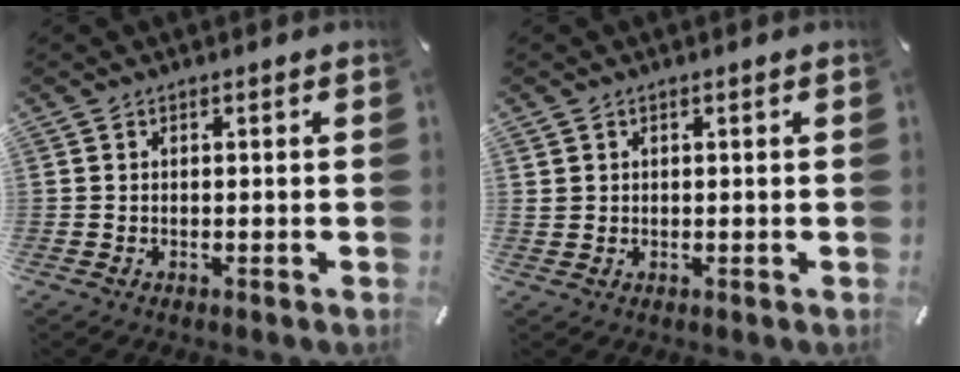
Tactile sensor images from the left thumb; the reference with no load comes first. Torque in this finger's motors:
{"motor_torque": [-0.10, -0.07, -0.02, 0.04, -0.02]}